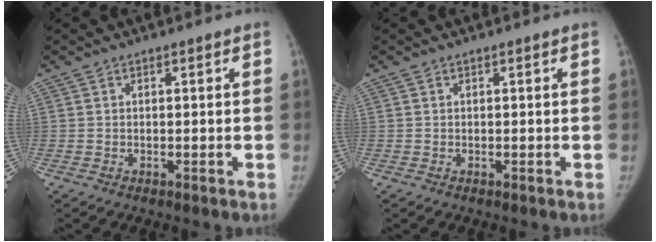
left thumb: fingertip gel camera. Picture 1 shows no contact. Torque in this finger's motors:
{"motor_torque": [0.04, 0.04, 0.01, -0.01, 0.00]}